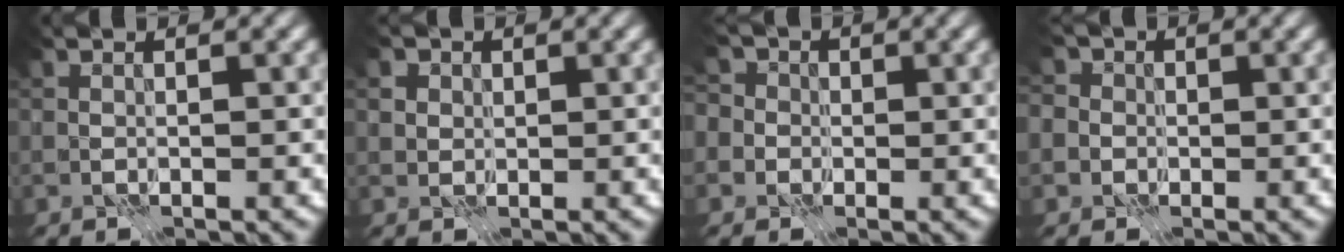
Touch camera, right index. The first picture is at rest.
{"total": 1.9, "force": [1.1, 1.4, 0.6], "torque": [-0.011, 0.002, 0.017]}
{"total": 7.1, "force": [2.4, 5.8, 3.3], "torque": [-0.045, 0.035, -0.012]}
{"total": 6.0, "force": [1.6, 5.3, 2.4], "torque": [-0.033, 0.034, -0.018]}